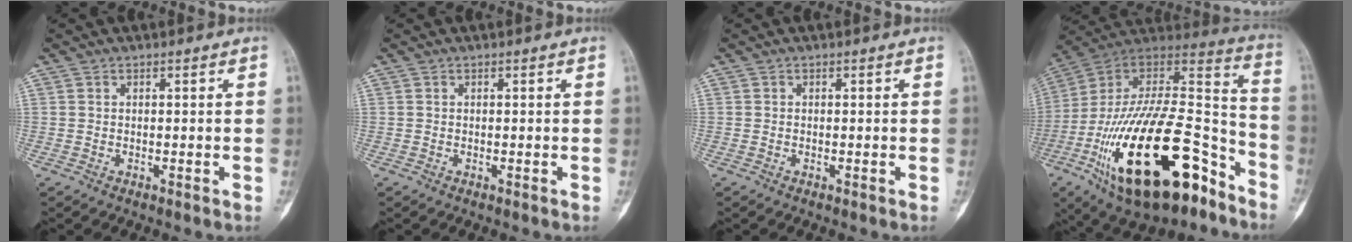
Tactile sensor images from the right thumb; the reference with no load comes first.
{"total": 0.0}
{"total": 0.0}
{"total": 34.5, "force": [-16.5, 15.0, 26.2], "torque": [-0.455, 0.058, -0.269]}